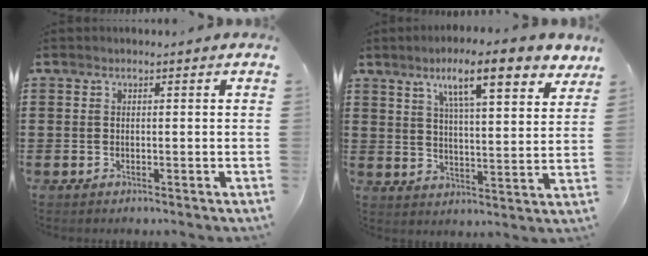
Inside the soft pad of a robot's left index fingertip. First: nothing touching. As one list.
[{"total": 10.5, "force": [7.2, 1.7, 7.4], "torque": [-0.121, -0.027, 0.117]}]